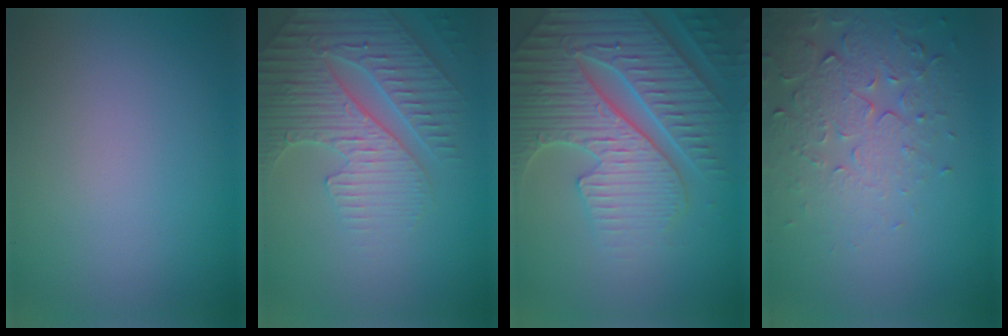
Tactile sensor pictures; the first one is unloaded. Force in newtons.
{"total": 5.0, "press": 4.8, "slide": 1.2}
{"total": 7.4, "press": 7.2, "slide": 1.7}
{"total": 5.3, "press": 3.9, "slide": 3.6}